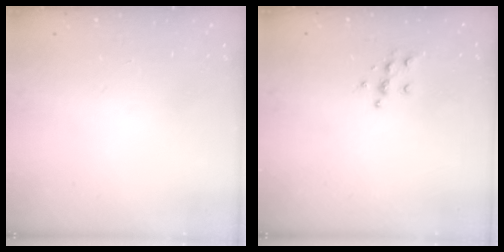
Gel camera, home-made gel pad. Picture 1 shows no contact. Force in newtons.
{"total": 6.2, "press": 6.2, "slide": 0.6}